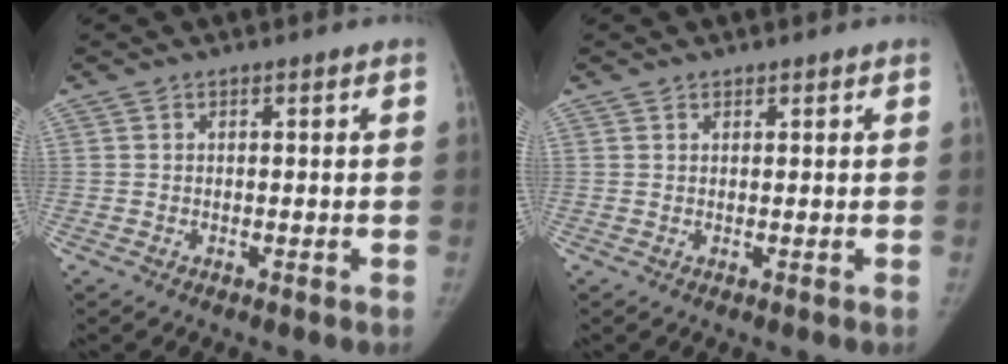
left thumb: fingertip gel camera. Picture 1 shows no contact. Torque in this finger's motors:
{"motor_torque": [-0.33, -0.10, -0.41, 0.00, -0.06]}